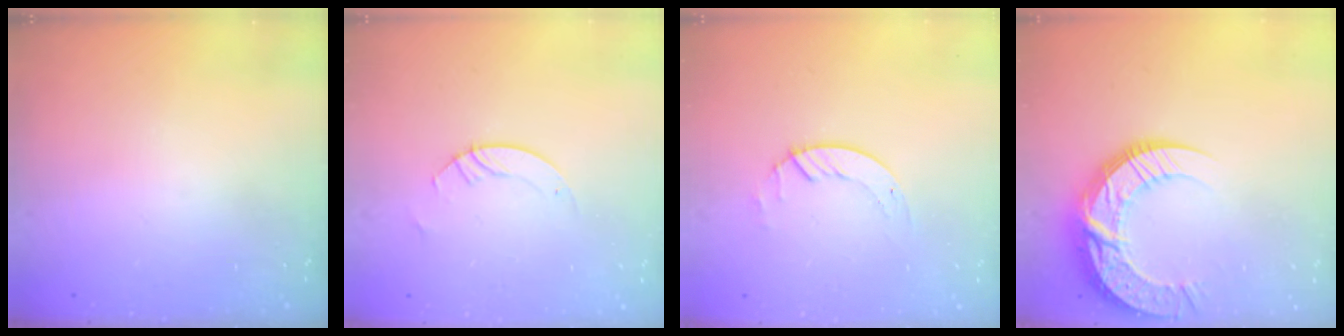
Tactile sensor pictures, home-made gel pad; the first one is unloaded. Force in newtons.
{"total": 3.0, "press": 3.0, "slide": 0.3}
{"total": 2.0, "press": 2.0, "slide": 0.2}
{"total": 16.6, "press": 16.5, "slide": 1.4}